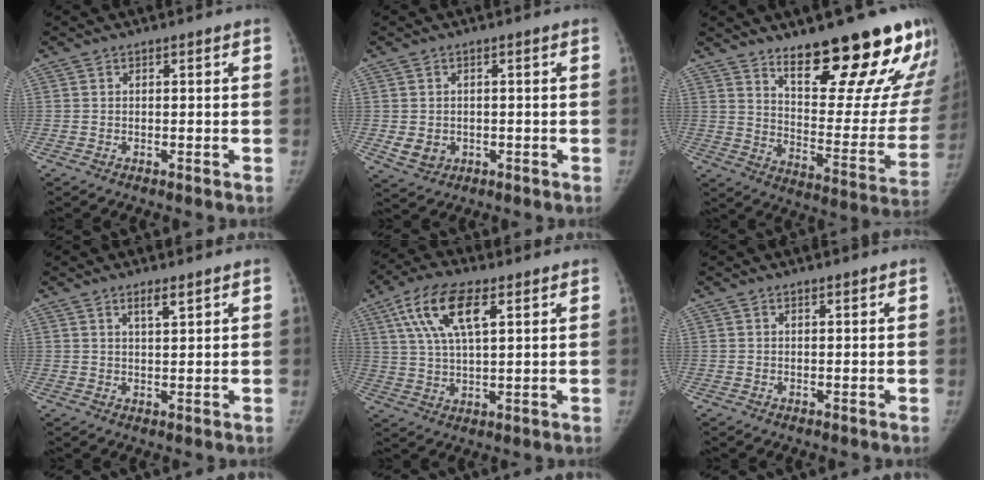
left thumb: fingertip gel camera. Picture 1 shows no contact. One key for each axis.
{"total": 4.2, "fx": -0.8, "fy": 3.6, "fz": 1.9, "tx": -0.023, "ty": -0.001, "tz": -0.002}
{"total": 25.3, "fx": 17.3, "fy": 7.2, "fz": 17.1, "tx": -0.187, "ty": -0.115, "tz": 0.248}
{"total": 2.8, "fx": 1.9, "fy": 0.7, "fz": 1.9, "tx": -0.029, "ty": -0.014, "tz": 0.034}
{"total": 12.2, "fx": 5.3, "fy": 5.1, "fz": 9.8, "tx": -0.185, "ty": -0.002, "tz": 0.098}
{"total": 0.6, "fx": 0.5, "fy": 0.2, "fz": 0.3, "tx": -0.006, "ty": -0.003, "tz": 0.008}